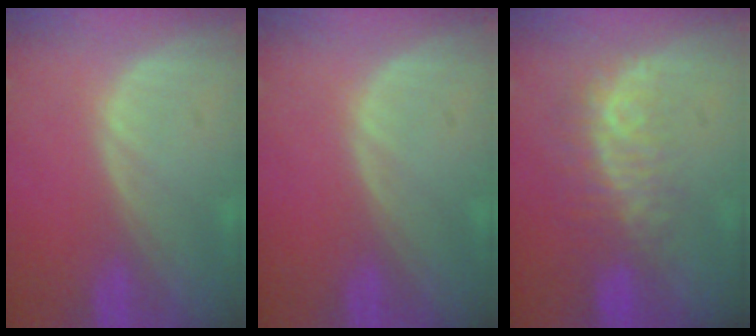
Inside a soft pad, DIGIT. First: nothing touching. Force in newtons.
{"total": 0.0}
{"total": 8.2, "press": 7.0, "slide": 4.3}